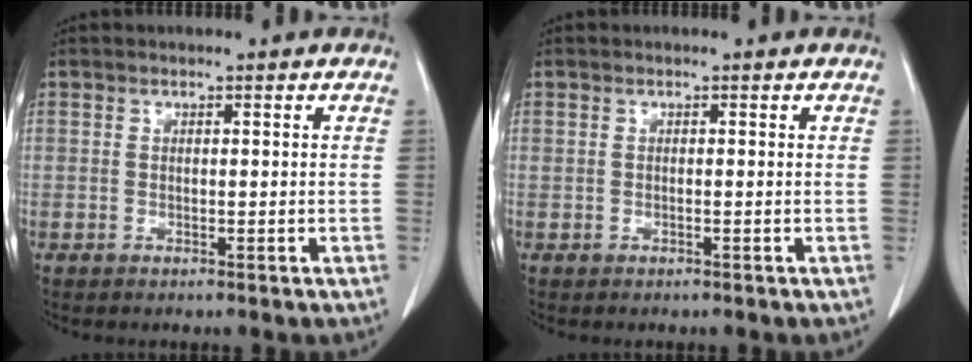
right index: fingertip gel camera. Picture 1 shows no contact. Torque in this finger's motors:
{"motor_torque": [0.05, -0.02, 0.01, 0.00]}